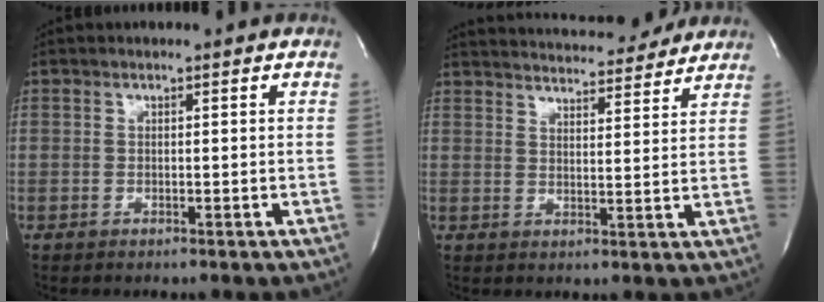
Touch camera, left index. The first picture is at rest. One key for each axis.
{"total": 17.5, "fx": 16.5, "fy": 2.4, "fz": 5.3, "tx": -0.083, "ty": 0.013, "tz": 0.219}